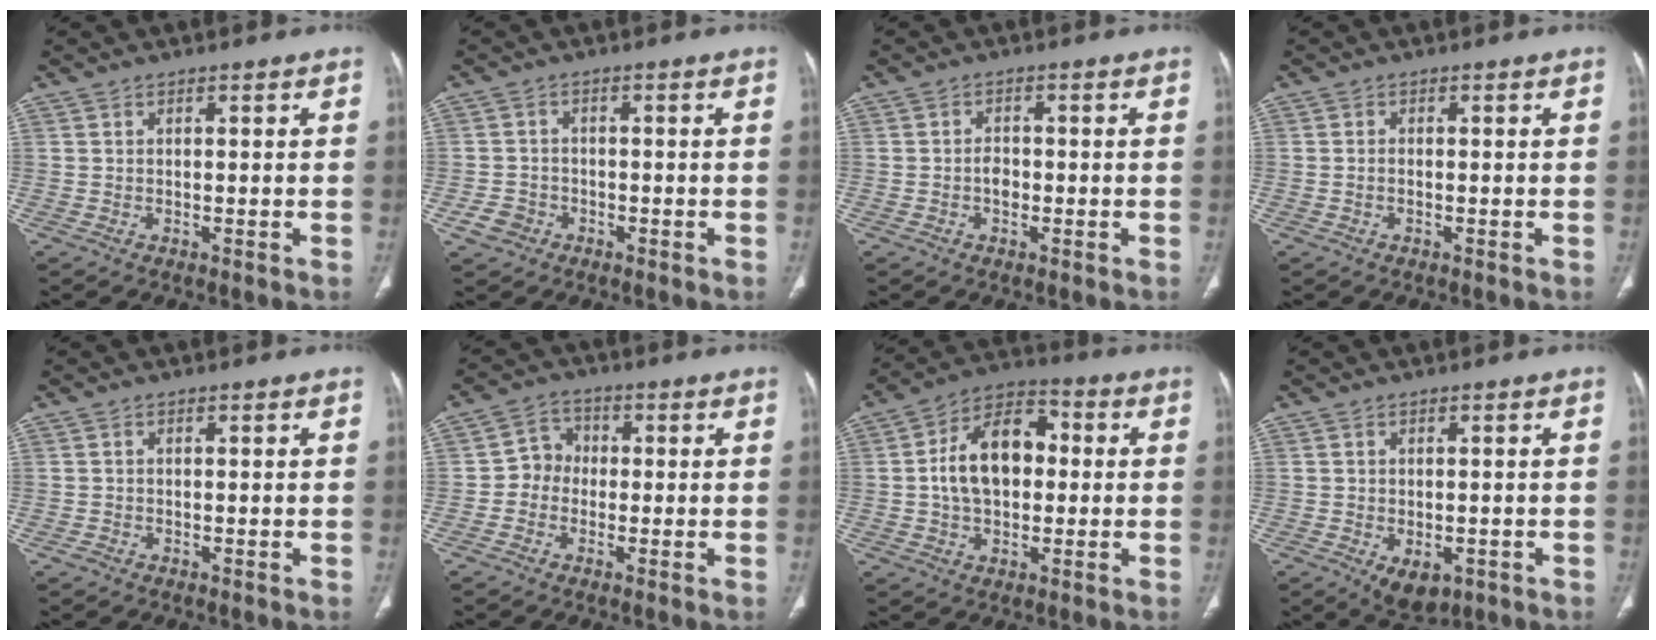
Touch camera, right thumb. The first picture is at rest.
{"total": 3.4, "force": [-1.7, 2.8, 0.9], "torque": [-0.008, 0.017, -0.029]}
{"total": 1.6, "force": [-0.5, 1.1, 1.0], "torque": [-0.012, 0.005, -0.011]}
{"total": 0.8, "force": [-0.2, 0.4, 0.6], "torque": [-0.014, 0.001, -0.004]}
{"total": 0.9, "force": [-0.5, 0.7, 0.2], "torque": [-0.006, 0.001, -0.012]}
{"total": 4.8, "force": [-0.8, 4.4, 1.9], "torque": [-0.009, 0.018, -0.029]}
{"total": 13.9, "force": [0.7, 9.1, 10.5], "torque": [-0.160, 0.029, 0.002]}
{"total": 5.8, "force": [-2.2, 3.6, 4.0], "torque": [-0.048, 0.003, -0.019]}